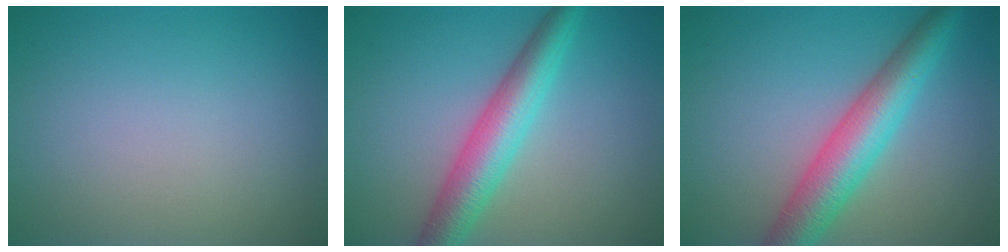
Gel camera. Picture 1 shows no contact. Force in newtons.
{"total": 5.4, "press": 5.4, "slide": 0.0}
{"total": 6.4, "press": 6.4, "slide": 0.1}